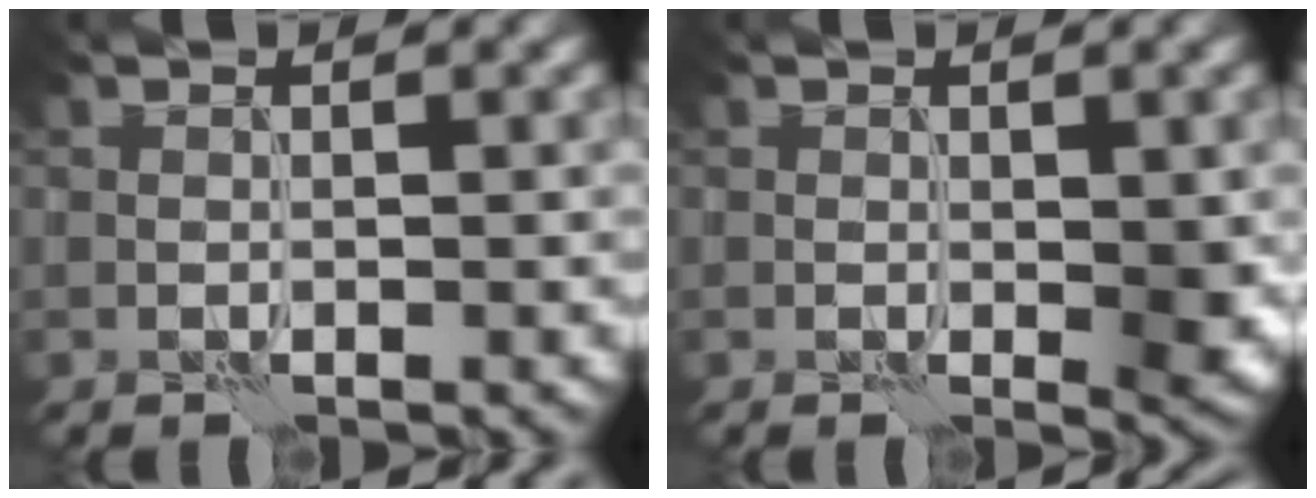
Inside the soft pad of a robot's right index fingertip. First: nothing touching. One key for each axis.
{"total": 2.2, "fx": -0.2, "fy": 1.0, "fz": 2.0, "tx": -0.026, "ty": -0.004, "tz": 0.000}